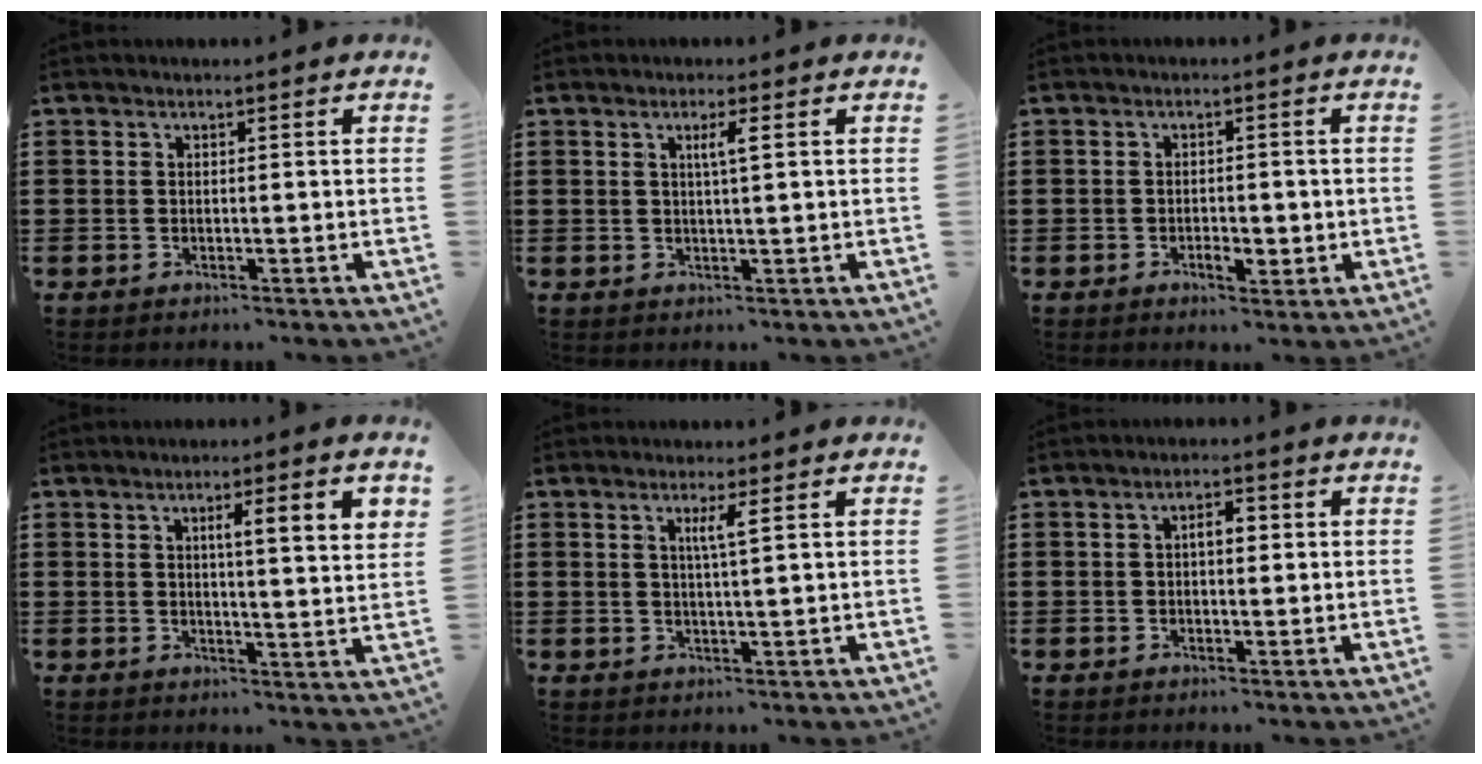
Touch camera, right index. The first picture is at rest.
{"total": 2.4, "force": [0.7, 0.0, 2.3], "torque": [-0.045, 0.001, 0.009]}
{"total": 2.3, "force": [-0.9, 1.1, 1.8], "torque": [-0.034, 0.003, -0.018]}
{"total": 4.9, "force": [2.0, 0.3, 4.5], "torque": [-0.083, -0.003, 0.027]}
{"total": 2.6, "force": [0.9, -0.1, 2.4], "torque": [-0.049, -0.003, 0.013]}
{"total": 2.6, "force": [0.1, 1.1, 2.4], "torque": [-0.039, 0.003, -0.002]}